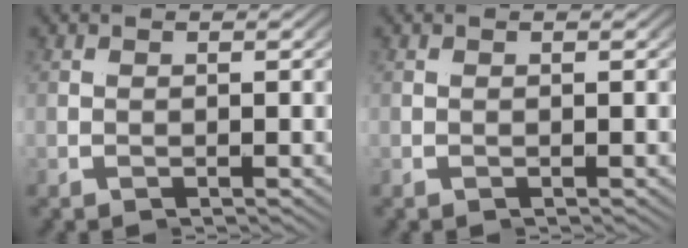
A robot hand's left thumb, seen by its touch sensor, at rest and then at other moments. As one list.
[{"total": 0.0}]